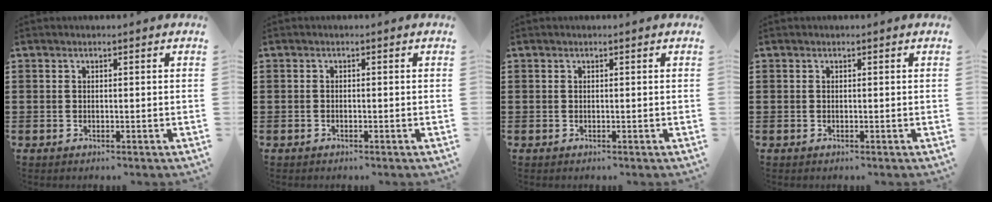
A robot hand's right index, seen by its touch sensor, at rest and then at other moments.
{"total": 0.5, "force": [-0.5, 0.3, 0.1], "torque": [-0.003, 0.001, -0.010]}
{"total": 0.0}
{"total": 0.0}